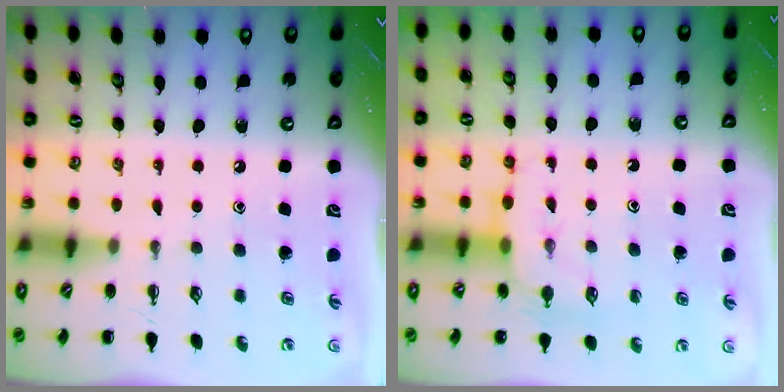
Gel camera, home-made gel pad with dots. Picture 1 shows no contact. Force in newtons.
{"total": 8.4, "press": 8.4, "slide": 0.5}